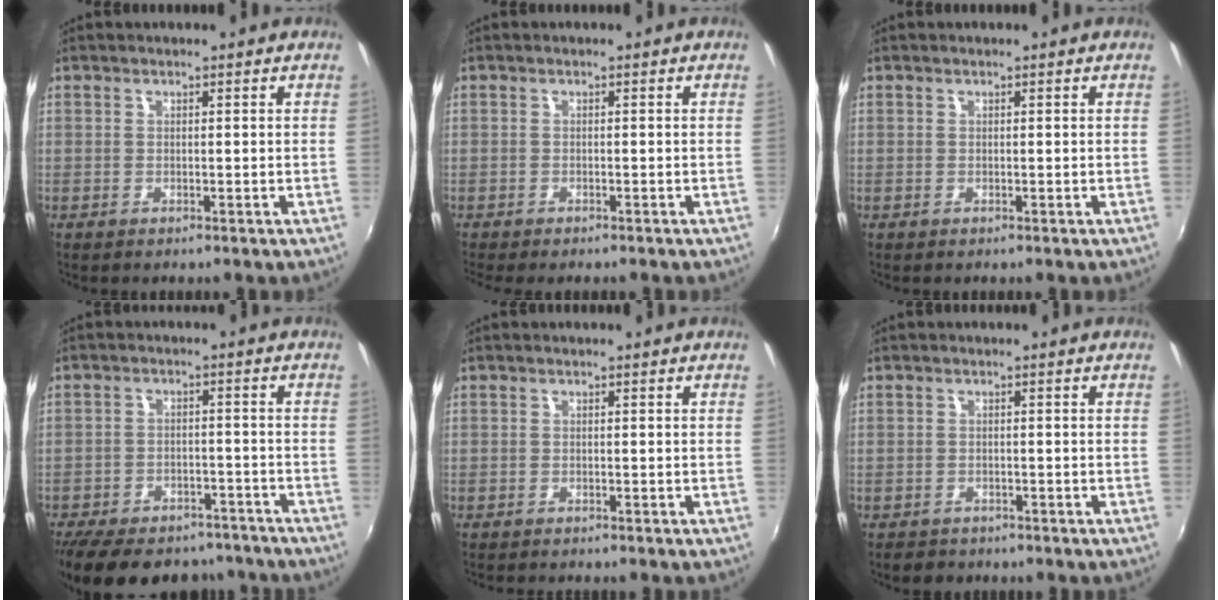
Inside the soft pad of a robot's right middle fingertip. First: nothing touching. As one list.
[{"total": 2.2, "force": [-1.9, 0.4, 1.0], "torque": [-0.025, -0.016, -0.033]}, {"total": 0.0}, {"total": 19.5, "force": [-15.9, 8.3, 7.7], "torque": [-0.174, 0.011, -0.213]}, {"total": 0.9, "force": [-0.9, 0.0, 0.1], "torque": [-0.004, -0.007, -0.016]}, {"total": 2.2, "force": [-1.7, 1.4, 0.2], "torque": [-0.011, -0.002, -0.027]}]